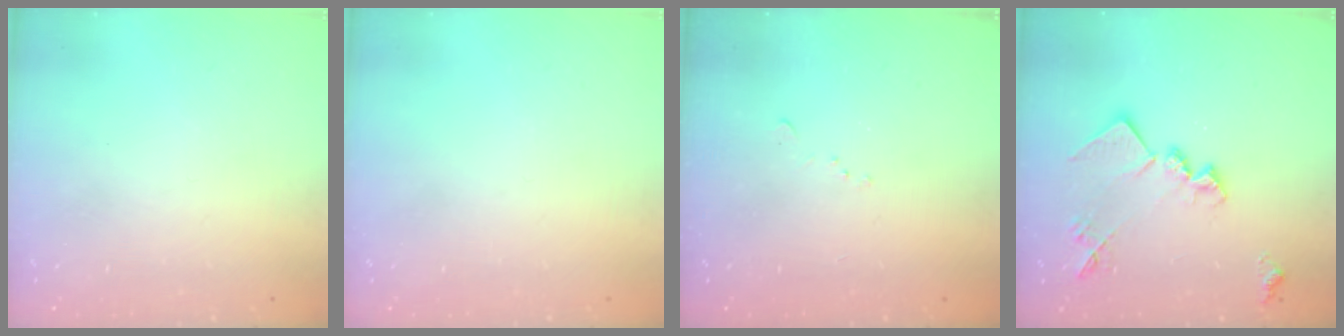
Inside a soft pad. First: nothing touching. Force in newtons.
{"total": 0.0}
{"total": 7.2, "press": 7.1, "slide": 0.8}
{"total": 15.2, "press": 15.2, "slide": 0.8}